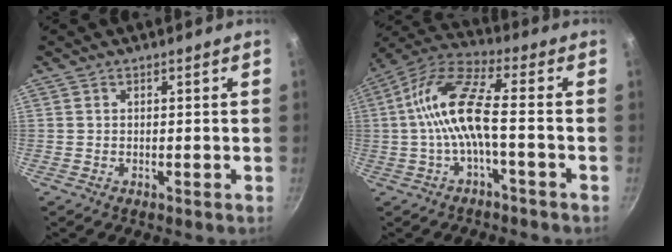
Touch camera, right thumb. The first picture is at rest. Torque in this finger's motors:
{"motor_torque": [0.83, 2.08, 1.92, -0.85, 0.52]}